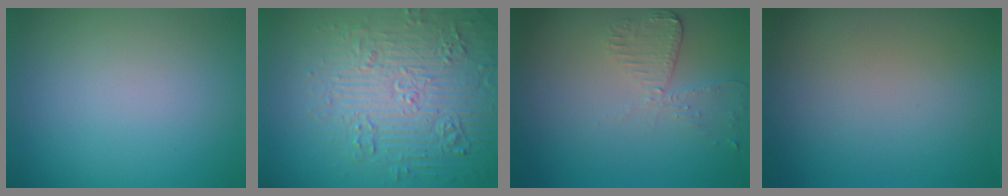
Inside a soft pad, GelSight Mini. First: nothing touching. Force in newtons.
{"total": 7.8, "press": 7.6, "slide": 1.9}
{"total": 2.6, "press": 2.3, "slide": 1.1}
{"total": 0.0}